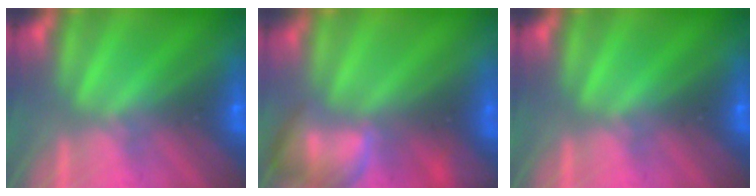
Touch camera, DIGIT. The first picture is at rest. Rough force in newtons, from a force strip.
{"total": 8.8}
{"total": 0.0}